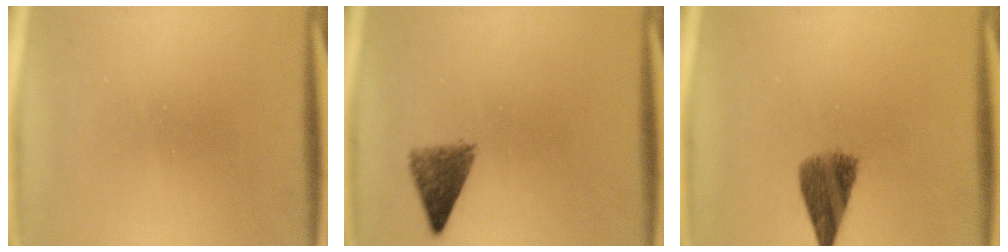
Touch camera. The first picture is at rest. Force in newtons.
{"total": 4.2}
{"total": 7.2}